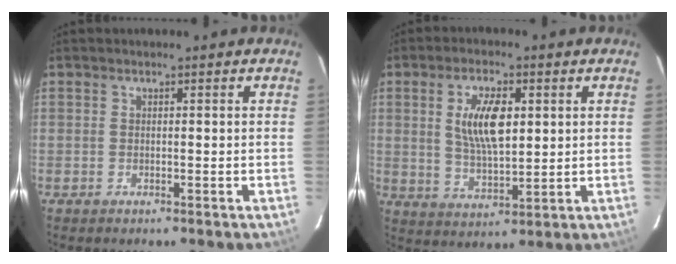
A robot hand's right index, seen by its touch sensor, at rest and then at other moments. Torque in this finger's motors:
{"motor_torque": [0.34, 0.10, 0.25, 0.11]}